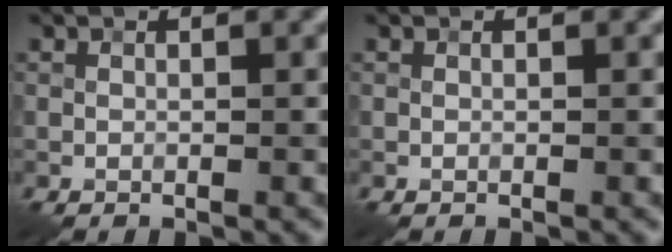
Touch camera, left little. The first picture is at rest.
{"total": 0.0}